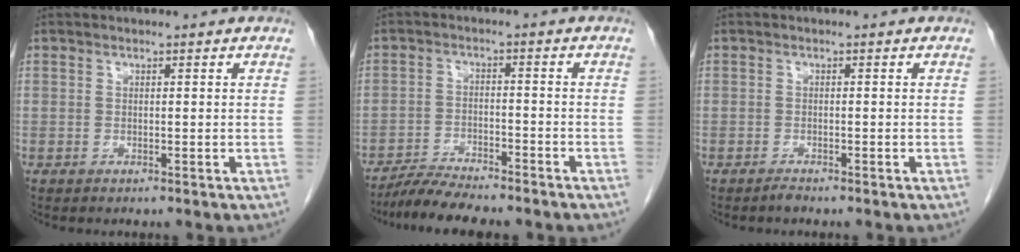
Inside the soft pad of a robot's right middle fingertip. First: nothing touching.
{"total": 7.1, "force": [-6.4, 0.6, 3.0], "torque": [-0.050, -0.016, -0.108]}
{"total": 0.8, "force": [-0.7, 0.0, 0.2], "torque": [-0.006, -0.001, -0.011]}